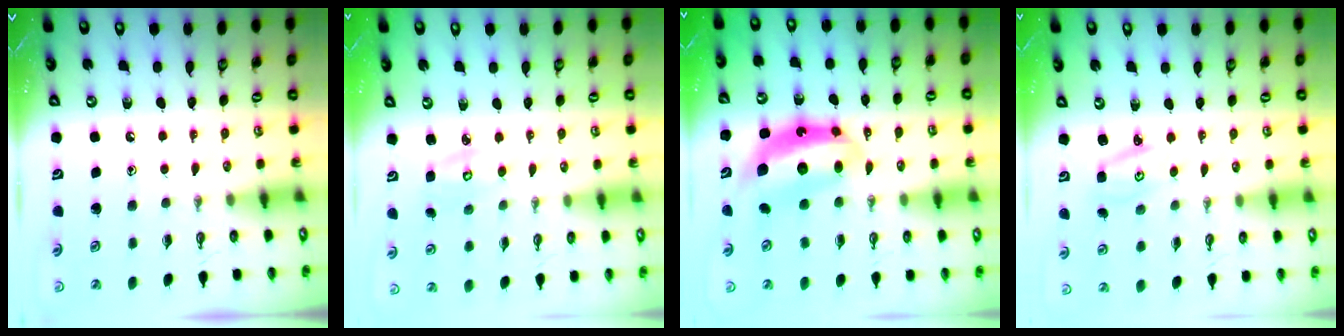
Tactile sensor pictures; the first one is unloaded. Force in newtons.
{"total": 3.0, "press": 3.0, "slide": 0.1}
{"total": 7.9, "press": 7.9, "slide": 0.3}
{"total": 2.9, "press": 2.9, "slide": 0.4}